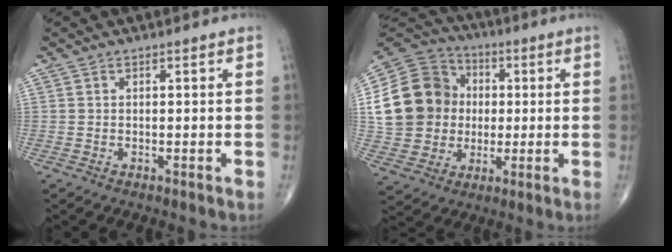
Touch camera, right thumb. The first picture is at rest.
{"total": 18.6, "force": [1.4, 16.4, 8.5], "torque": [-0.145, 0.028, 0.033]}